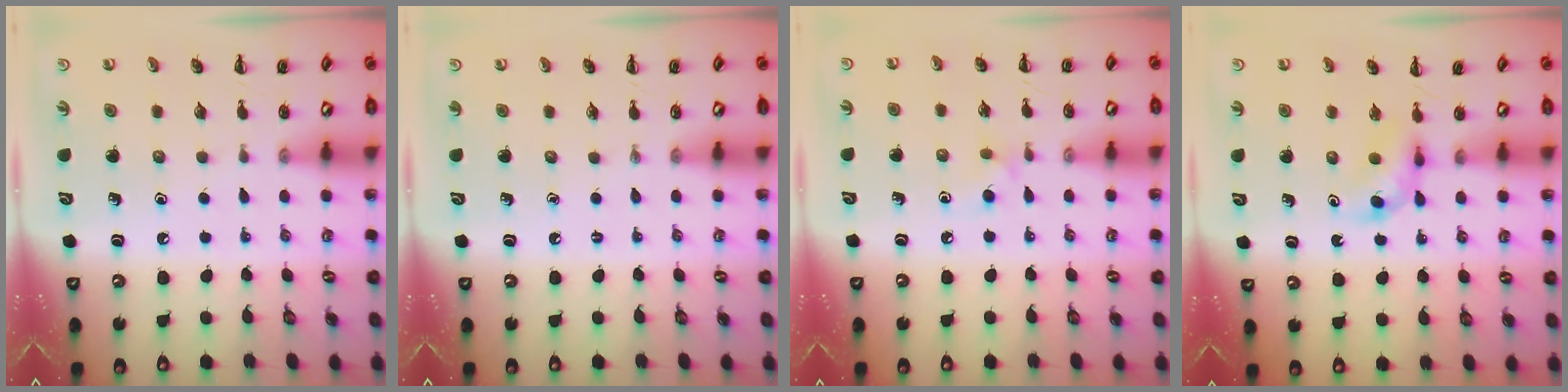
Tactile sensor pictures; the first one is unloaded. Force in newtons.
{"total": 0.0}
{"total": 5.0, "press": 4.8, "slide": 1.4}
{"total": 3.6, "press": 3.4, "slide": 1.3}